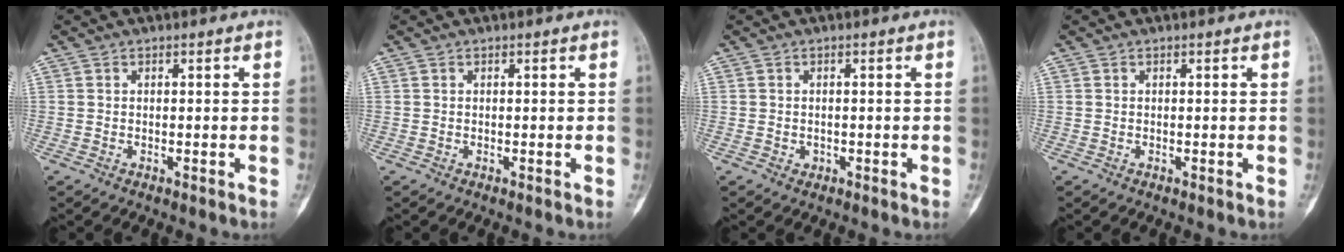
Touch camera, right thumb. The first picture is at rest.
{"total": 0.0}
{"total": 0.9, "force": [-0.3, 0.8, 0.2], "torque": [0.003, 0.006, -0.002]}
{"total": 0.0}